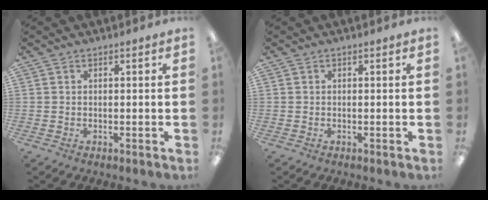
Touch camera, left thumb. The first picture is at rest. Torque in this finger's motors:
{"motor_torque": [0.00, 0.00, 0.00, 0.00, 0.00]}